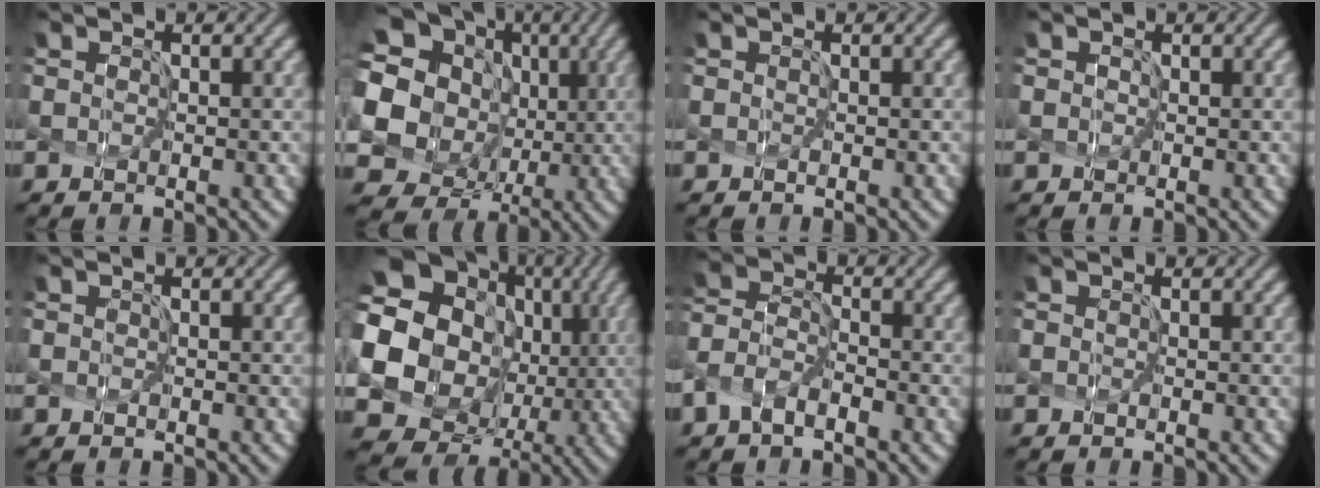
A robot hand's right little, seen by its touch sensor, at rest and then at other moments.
{"total": 13.2, "force": [2.5, 11.9, 5.1], "torque": [-0.154, 0.005, 0.034]}
{"total": 0.0}
{"total": 0.7, "force": [0.3, 0.6, 0.2], "torque": [0.011, 0.004, -0.007]}
{"total": 0.0}
{"total": 16.7, "force": [1.7, 14.5, 8.1], "torque": [-0.171, -0.011, 0.020]}
{"total": 3.8, "force": [-2.0, 2.0, 2.5], "torque": [-0.060, 0.011, -0.050]}
{"total": 0.0}